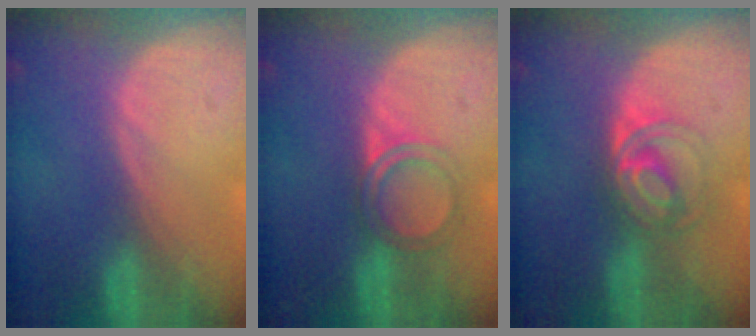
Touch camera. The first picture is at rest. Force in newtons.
{"total": 4.2, "press": 4.0, "slide": 1.4}
{"total": 5.8, "press": 5.4, "slide": 2.1}